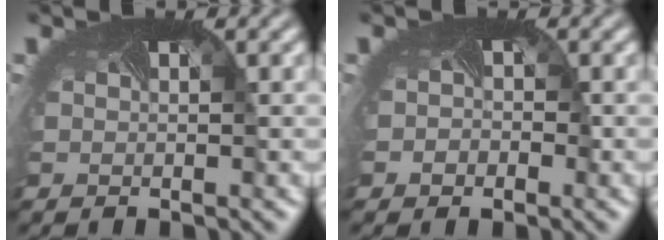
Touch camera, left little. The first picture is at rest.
{"total": 1.4, "force": [-0.4, 1.4, 0.4], "torque": [-0.001, -0.005, -0.011]}